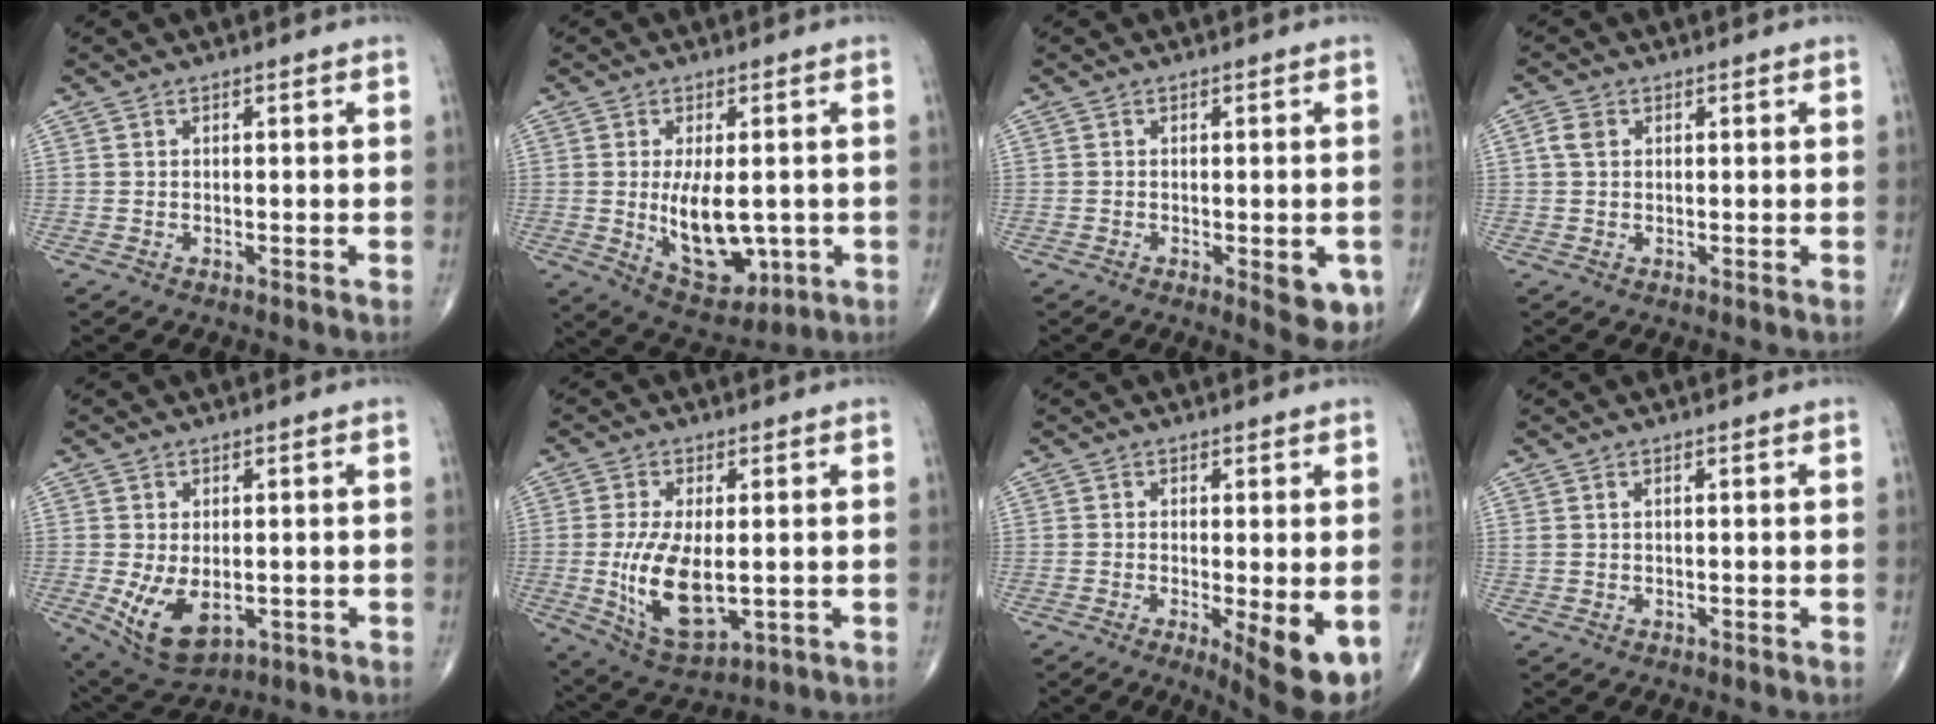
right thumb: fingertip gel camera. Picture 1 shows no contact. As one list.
[{"total": 11.7, "force": [-1.1, 6.1, 10.0], "torque": [-0.140, -0.017, 0.001]}, {"total": 6.1, "force": [-1.9, 2.3, 5.3], "torque": [-0.049, -0.009, -0.020]}, {"total": 2.4, "force": [0.6, 1.8, 1.5], "torque": [-0.033, 0.007, 0.011]}, {"total": 9.0, "force": [-1.6, 5.2, 7.2], "torque": [-0.127, -0.016, -0.010]}, {"total": 12.6, "force": [-1.1, 6.0, 11.0], "torque": [-0.204, -0.021, -0.002]}, {"total": 8.3, "force": [-2.2, 2.1, 7.7], "torque": [-0.108, -0.022, -0.028]}, {"total": 0.8, "force": [0.4, 0.4, 0.6], "torque": [-0.018, 0.012, 0.012]}]